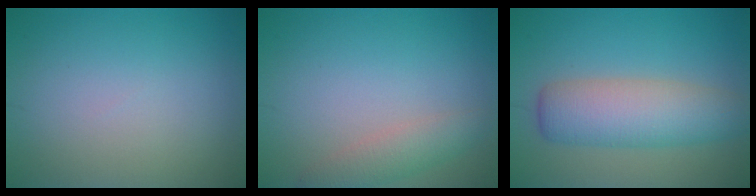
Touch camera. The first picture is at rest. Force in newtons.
{"total": 2.4, "press": 2.4, "slide": 0.2}
{"total": 6.2, "press": 6.2, "slide": 0.2}